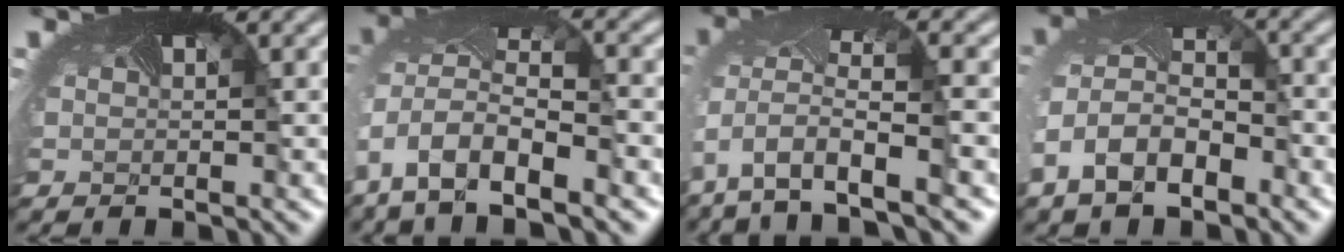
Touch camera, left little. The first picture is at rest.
{"total": 10.8, "force": [-4.9, 6.3, 7.3], "torque": [-0.179, -0.031, -0.056]}
{"total": 8.4, "force": [-3.8, 3.9, 6.5], "torque": [-0.166, -0.026, -0.056]}
{"total": 6.7, "force": [-3.4, 4.2, 3.9], "torque": [-0.104, -0.021, -0.059]}